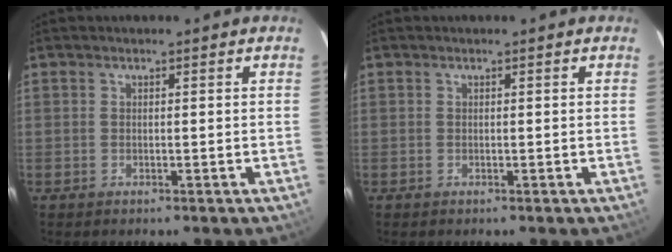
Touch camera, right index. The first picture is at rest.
{"total": 0.0}